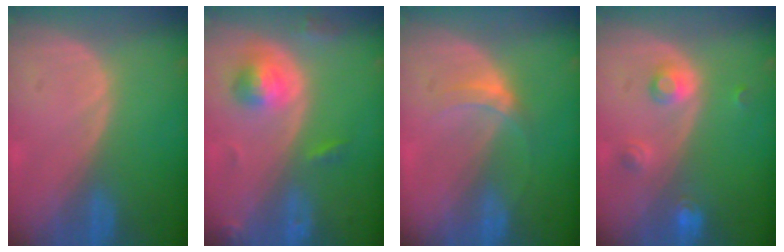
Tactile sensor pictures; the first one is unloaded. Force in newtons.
{"total": 5.5, "press": 4.9, "slide": 2.3}
{"total": 3.2, "press": 2.8, "slide": 1.6}
{"total": 3.6, "press": 3.3, "slide": 1.5}